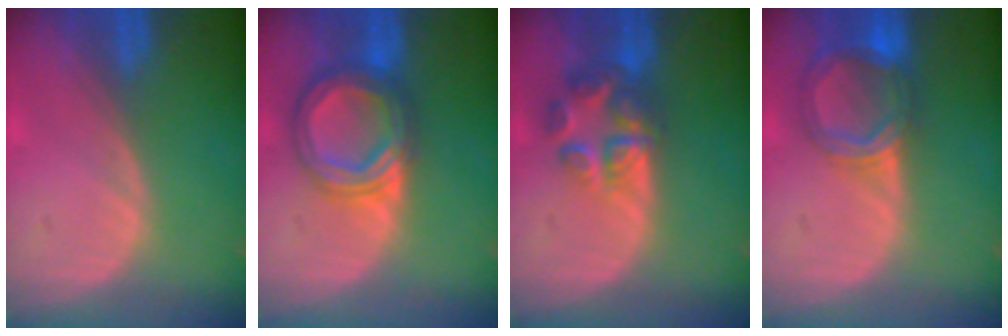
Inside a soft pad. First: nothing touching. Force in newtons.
{"total": 7.6, "press": 7.5, "slide": 0.6}
{"total": 7.1, "press": 5.9, "slide": 3.8}
{"total": 6.4, "press": 5.8, "slide": 2.7}